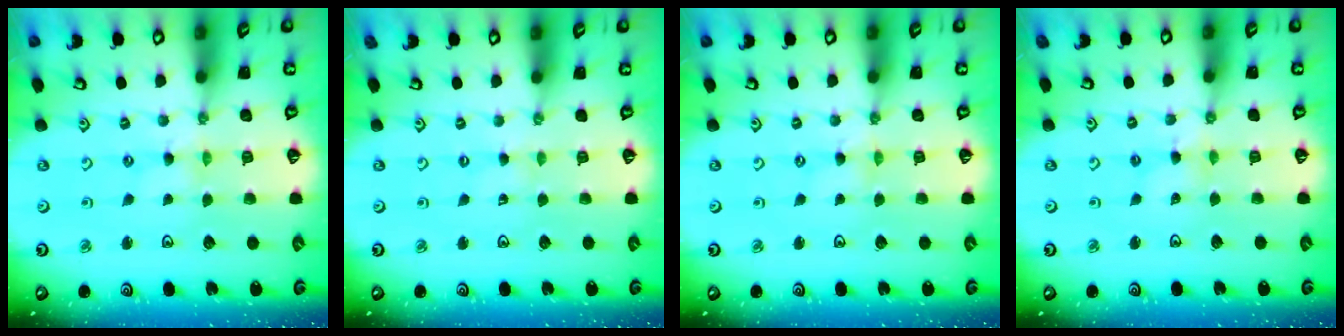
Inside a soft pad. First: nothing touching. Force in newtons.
{"total": 0.0}
{"total": 0.6, "press": 0.6, "slide": 0.2}
{"total": 2.6, "press": 2.6, "slide": 0.2}